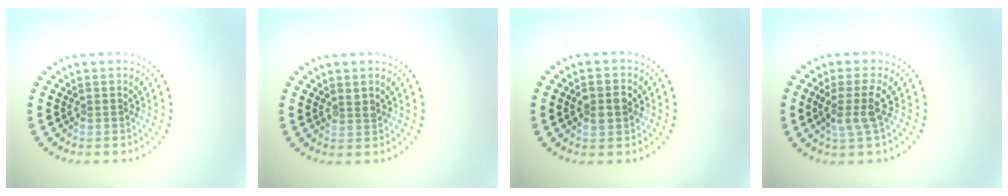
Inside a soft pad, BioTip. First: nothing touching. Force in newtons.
{"total": 0.9, "press": 0.8, "slide": 0.5}
{"total": 2.9, "press": 2.9, "slide": 0.1}
{"total": 2.7, "press": 2.1, "slide": 1.7}